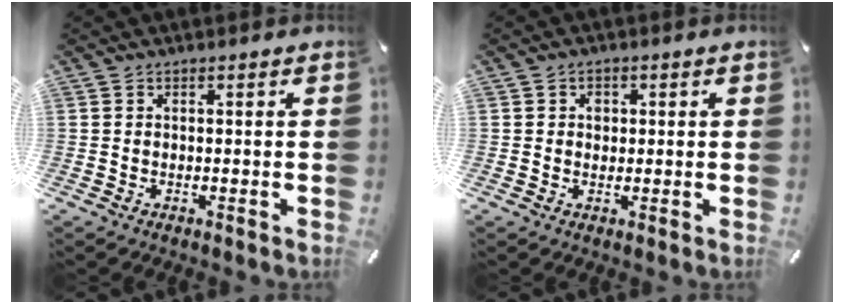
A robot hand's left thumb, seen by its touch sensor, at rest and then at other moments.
{"total": 2.1, "force": [0.2, 1.9, 0.8], "torque": [-0.002, 0.001, -0.004]}